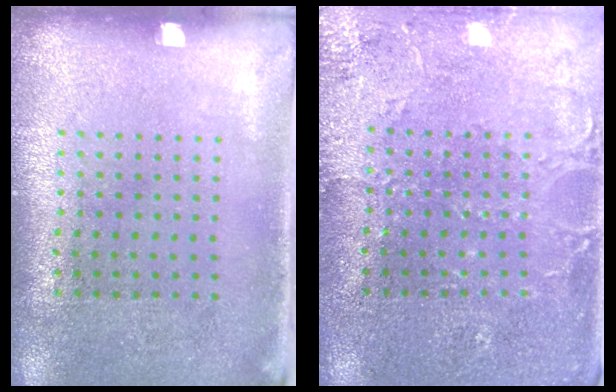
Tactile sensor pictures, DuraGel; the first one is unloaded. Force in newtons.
{"total": 3.4, "press": 3.3, "slide": 0.4}